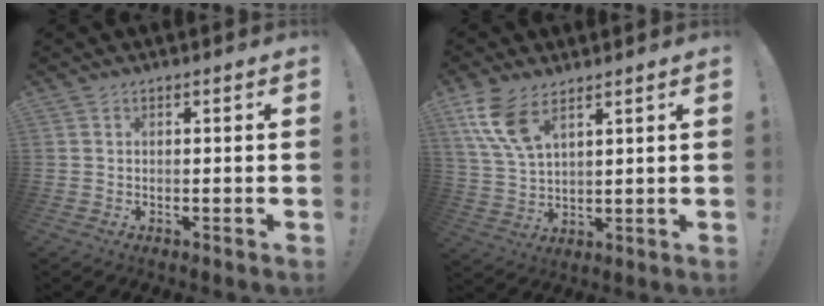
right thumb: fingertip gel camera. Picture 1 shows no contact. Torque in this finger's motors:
{"motor_torque": [0.67, 0.74, 0.25, 0.07, 0.06]}